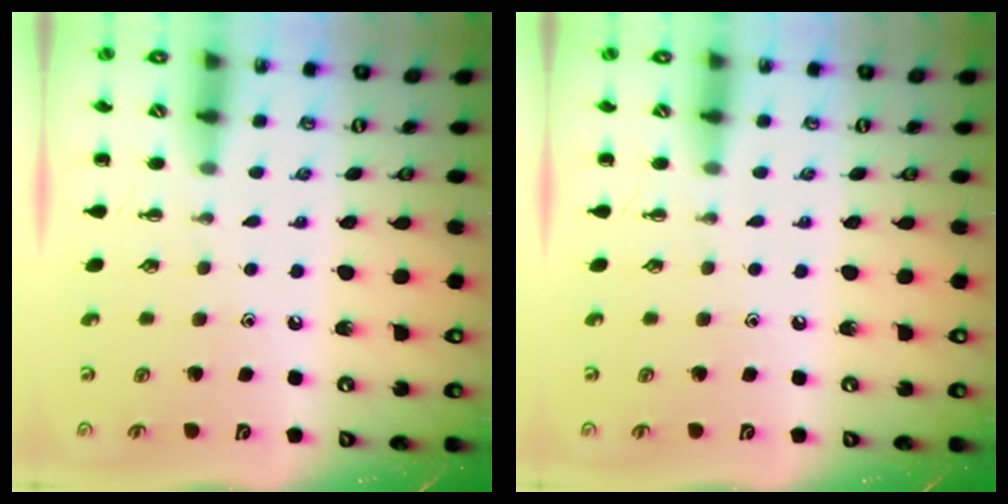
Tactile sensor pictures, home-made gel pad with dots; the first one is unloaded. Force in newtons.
{"total": 0.0}